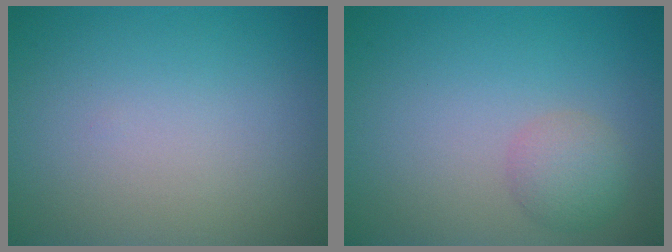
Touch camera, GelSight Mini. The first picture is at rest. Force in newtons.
{"total": 2.4, "press": 2.4, "slide": 0.0}